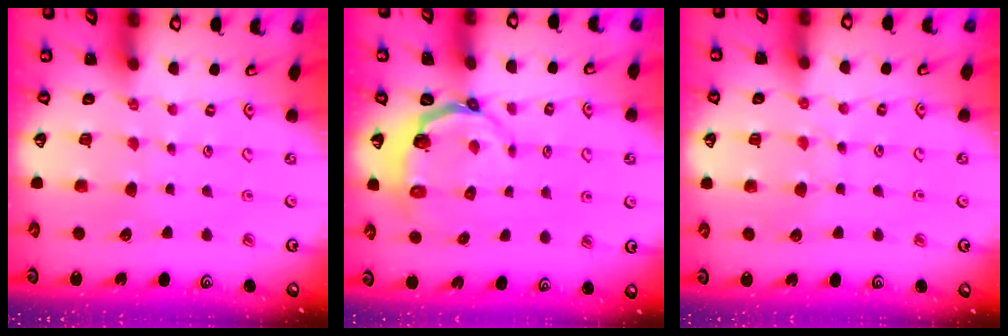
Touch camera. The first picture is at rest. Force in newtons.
{"total": 4.1, "press": 3.0, "slide": 2.9}
{"total": 3.8, "press": 3.8, "slide": 0.3}